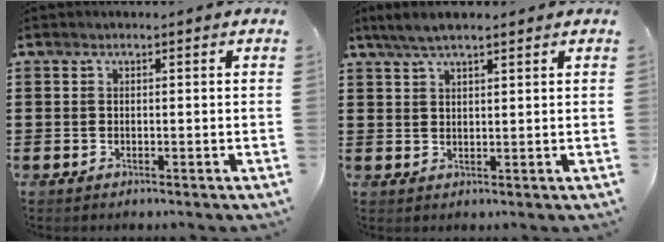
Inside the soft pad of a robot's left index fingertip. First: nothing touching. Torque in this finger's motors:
{"motor_torque": [0.40, 0.88, 0.31, 0.05]}